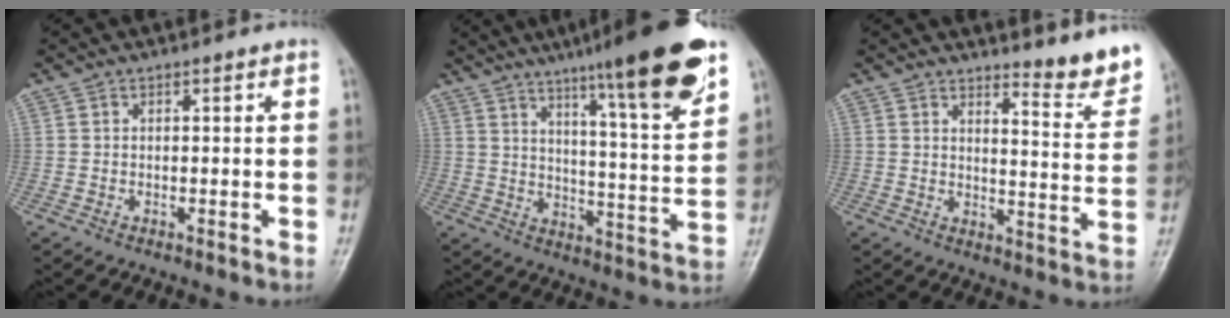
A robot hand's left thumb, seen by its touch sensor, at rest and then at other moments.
{"total": 19.1, "force": [12.2, 1.9, 14.5], "torque": [-0.192, -0.057, 0.179]}
{"total": 8.0, "force": [7.1, 0.8, 3.7], "torque": [-0.034, -0.075, 0.090]}